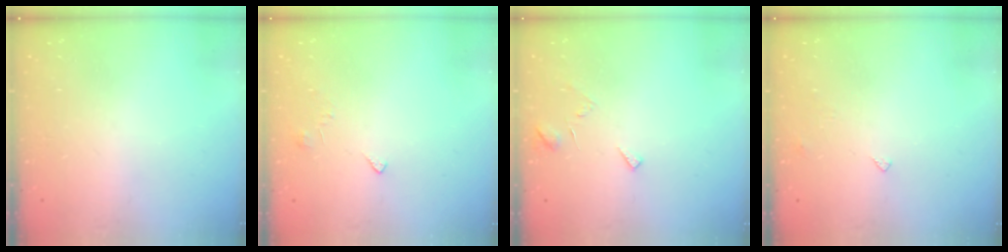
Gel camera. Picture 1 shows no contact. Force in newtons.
{"total": 2.0, "press": 2.0, "slide": 0.4}
{"total": 4.5, "press": 4.5, "slide": 0.3}
{"total": 2.4, "press": 2.4, "slide": 0.4}